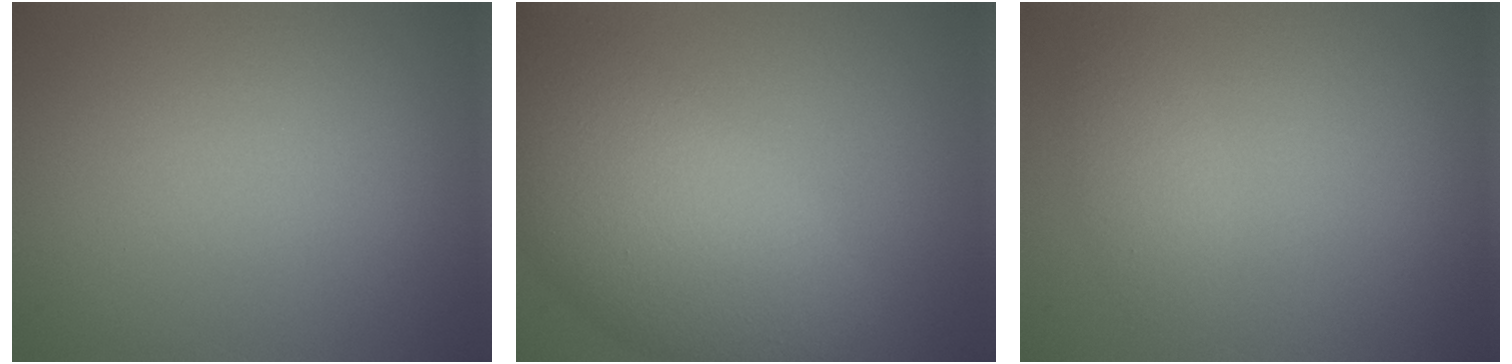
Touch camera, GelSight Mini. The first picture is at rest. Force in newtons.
{"total": 10.5, "press": 10.5, "slide": 0.4}
{"total": 1.8, "press": 1.8, "slide": 0.1}